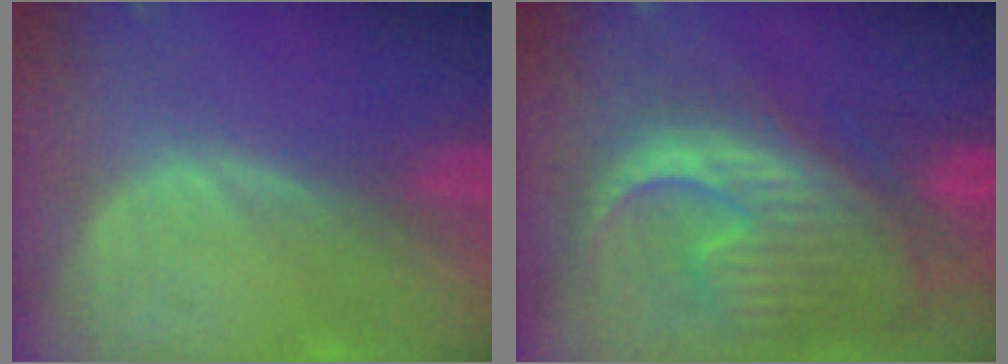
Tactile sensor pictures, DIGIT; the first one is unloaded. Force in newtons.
{"total": 13.2, "press": 11.4, "slide": 6.7}